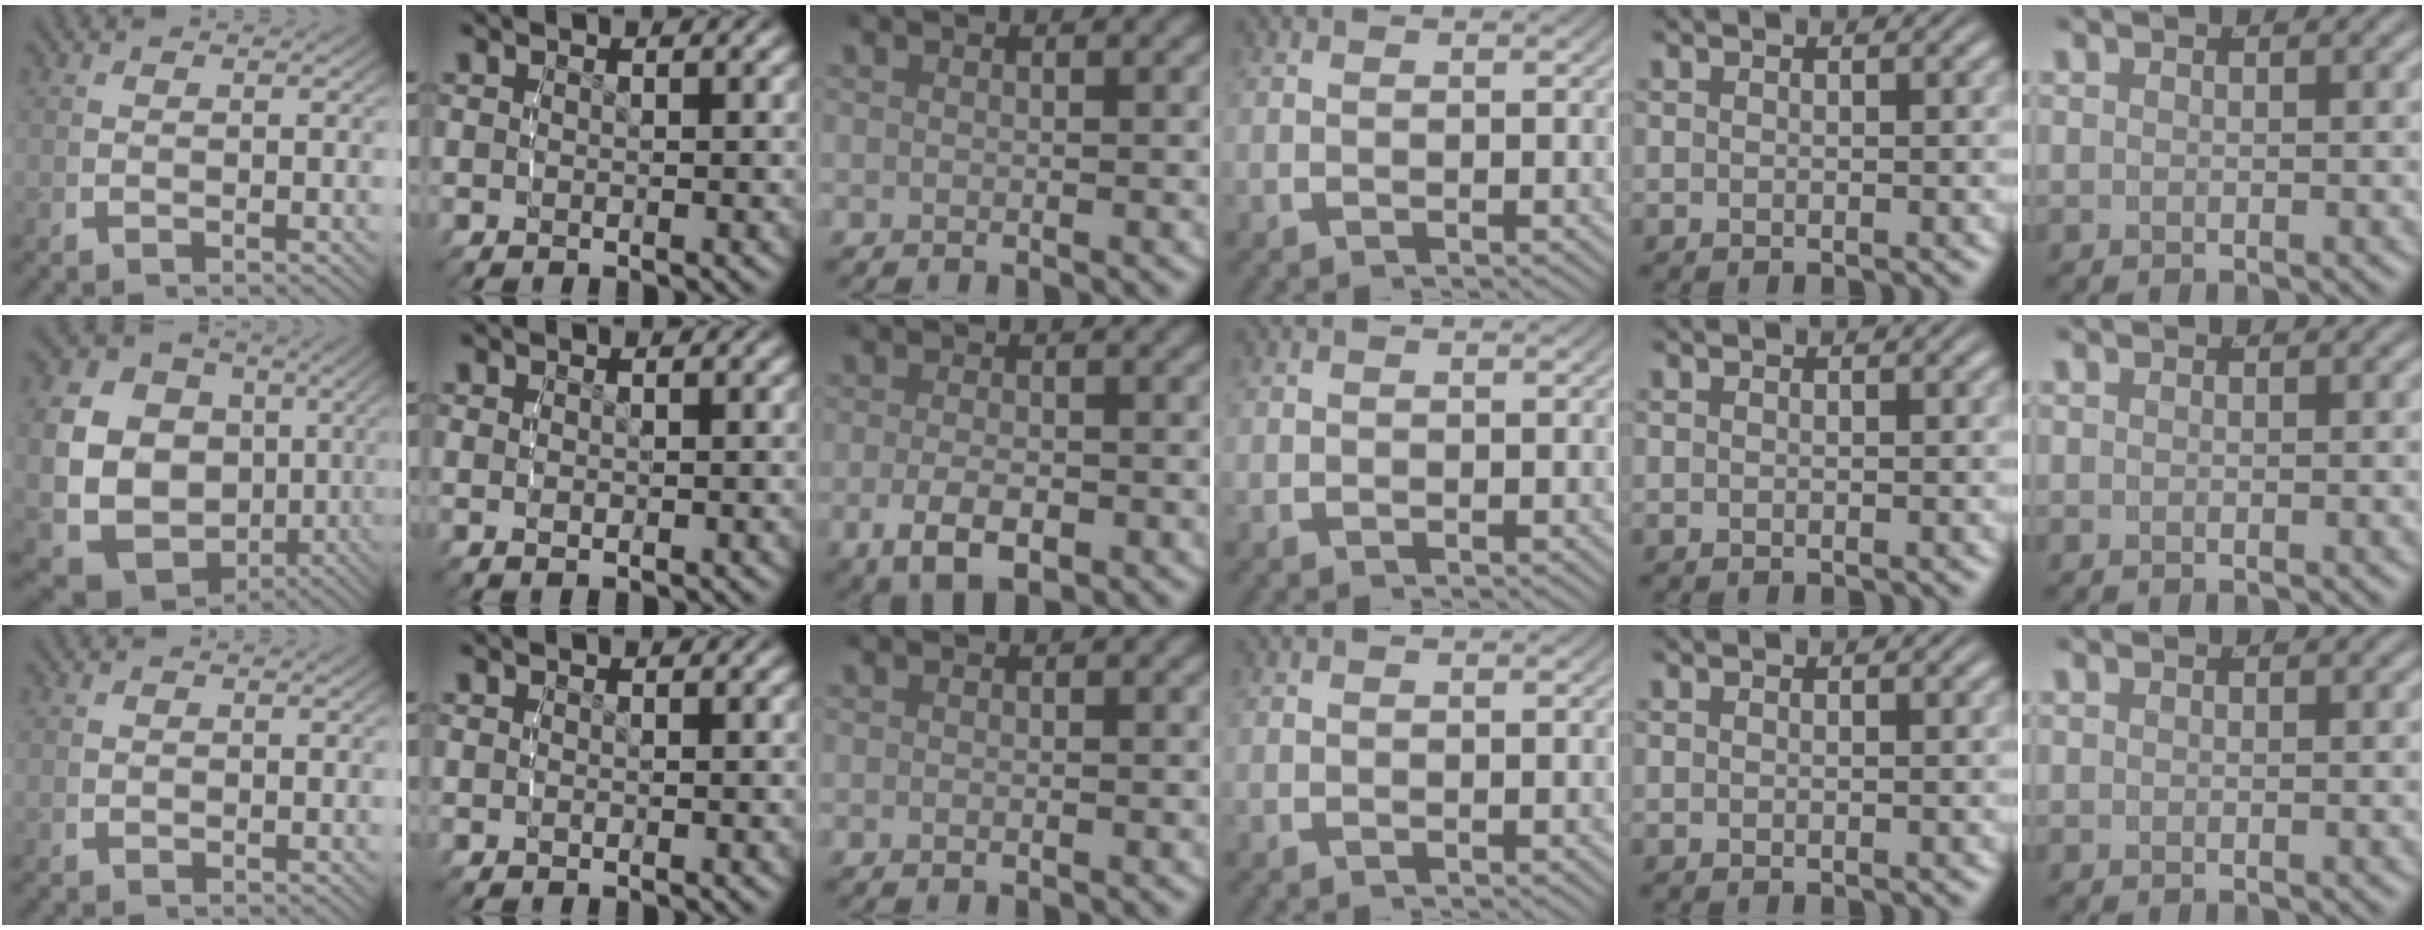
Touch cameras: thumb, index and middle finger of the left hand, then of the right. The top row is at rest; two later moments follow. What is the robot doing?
{"motion": "lift_and_place", "object": "cloth"}